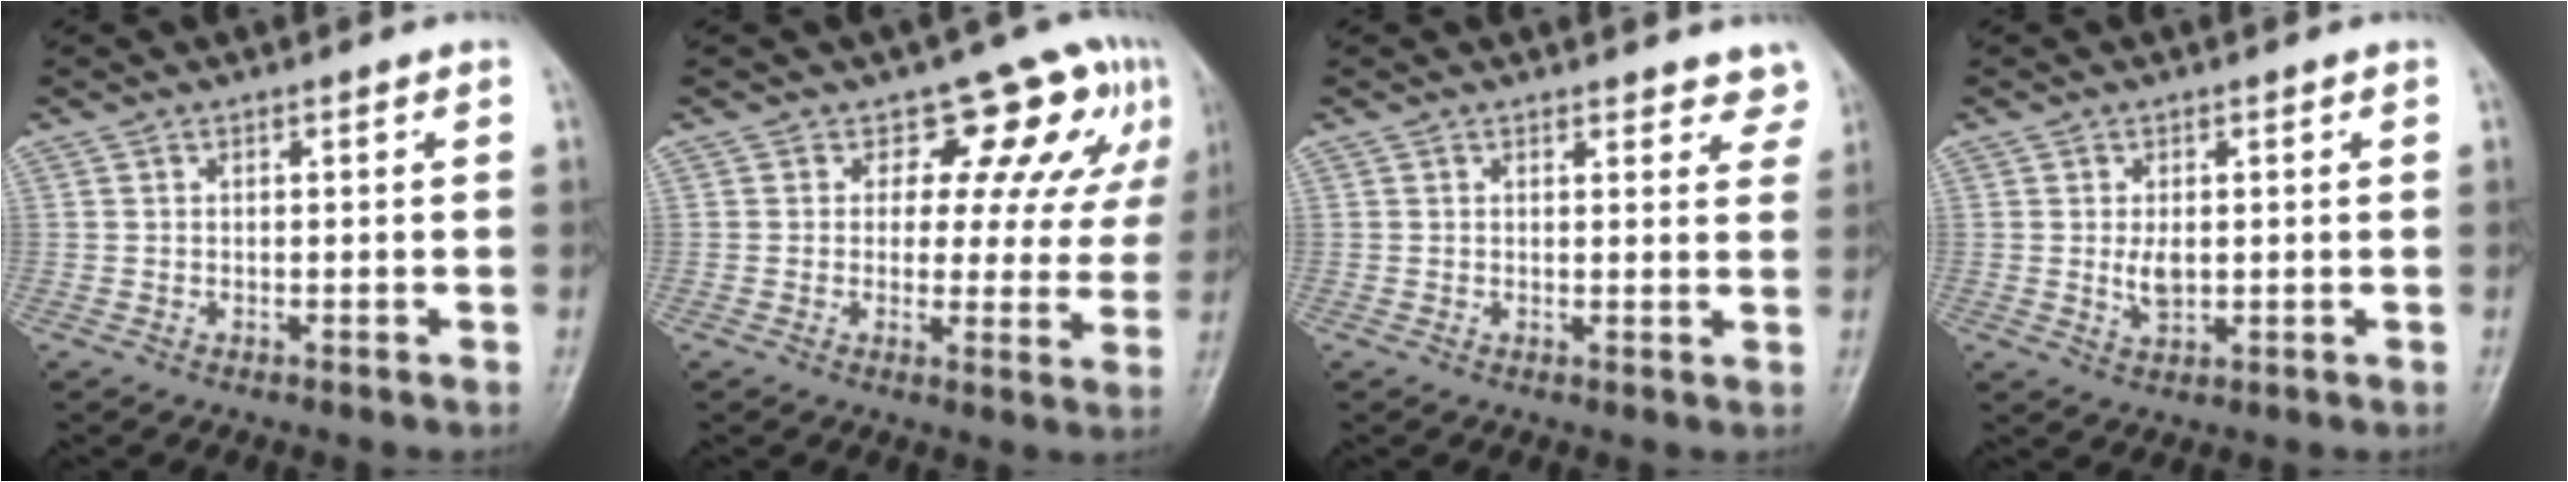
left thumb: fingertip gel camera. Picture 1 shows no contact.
{"total": 11.2, "force": [6.4, 6.7, 6.3], "torque": [-0.026, -0.028, 0.064]}
{"total": 4.3, "force": [3.8, 1.8, 1.1], "torque": [0.022, -0.020, 0.030]}
{"total": 3.5, "force": [0.2, 2.0, 2.8], "torque": [-0.047, -0.007, 0.007]}